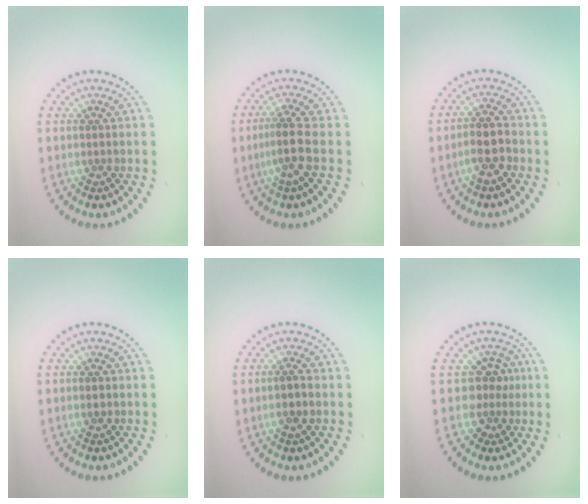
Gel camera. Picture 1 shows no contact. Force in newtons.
{"total": 2.8, "press": 2.1, "slide": 1.8}
{"total": 2.8, "press": 2.6, "slide": 0.9}
{"total": 1.3, "press": 1.3, "slide": 0.1}
{"total": 1.4, "press": 1.2, "slide": 0.7}
{"total": 2.5, "press": 1.9, "slide": 1.6}